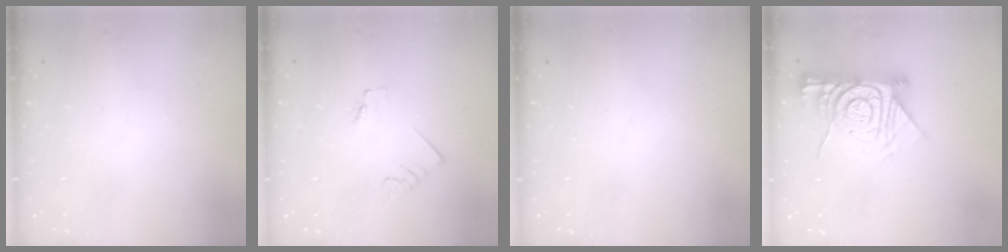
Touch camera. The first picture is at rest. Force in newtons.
{"total": 1.2, "press": 1.2, "slide": 0.1}
{"total": 0.0}
{"total": 16.1, "press": 16.0, "slide": 1.6}